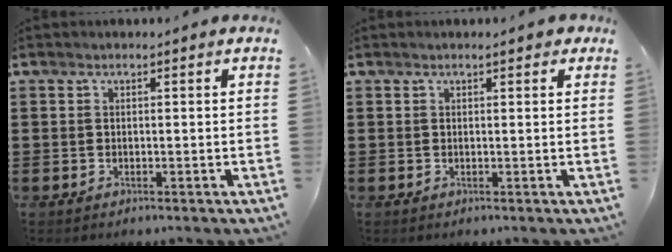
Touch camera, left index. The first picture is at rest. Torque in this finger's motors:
{"motor_torque": [0.39, -0.33, 0.00, 0.01]}